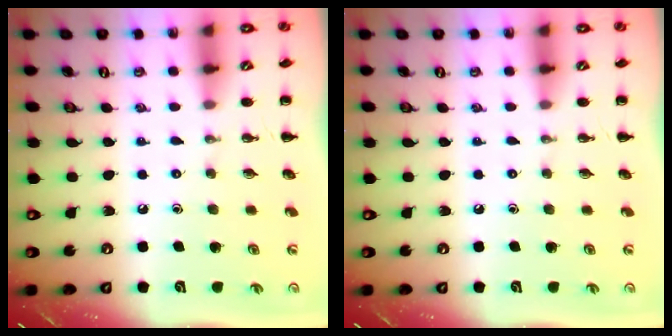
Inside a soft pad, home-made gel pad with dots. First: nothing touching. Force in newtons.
{"total": 0.0}